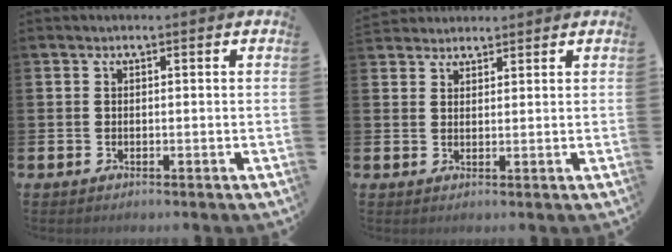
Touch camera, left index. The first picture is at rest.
{"total": 2.5, "force": [2.4, 0.8, -0.2], "torque": [0.003, -0.006, 0.045]}